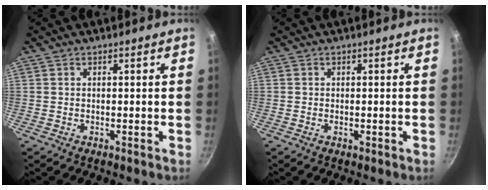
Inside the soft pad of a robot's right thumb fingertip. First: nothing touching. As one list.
[{"total": 0.8, "force": [-0.3, 0.4, 0.7], "torque": [-0.010, 0.001, -0.005]}]